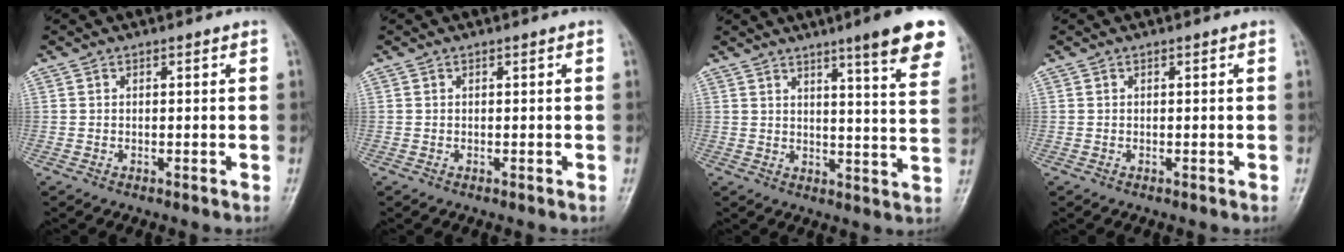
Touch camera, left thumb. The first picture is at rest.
{"total": 0.0}
{"total": 13.3, "force": [8.4, 1.5, 10.1], "torque": [-0.113, -0.043, 0.101]}
{"total": 0.0}